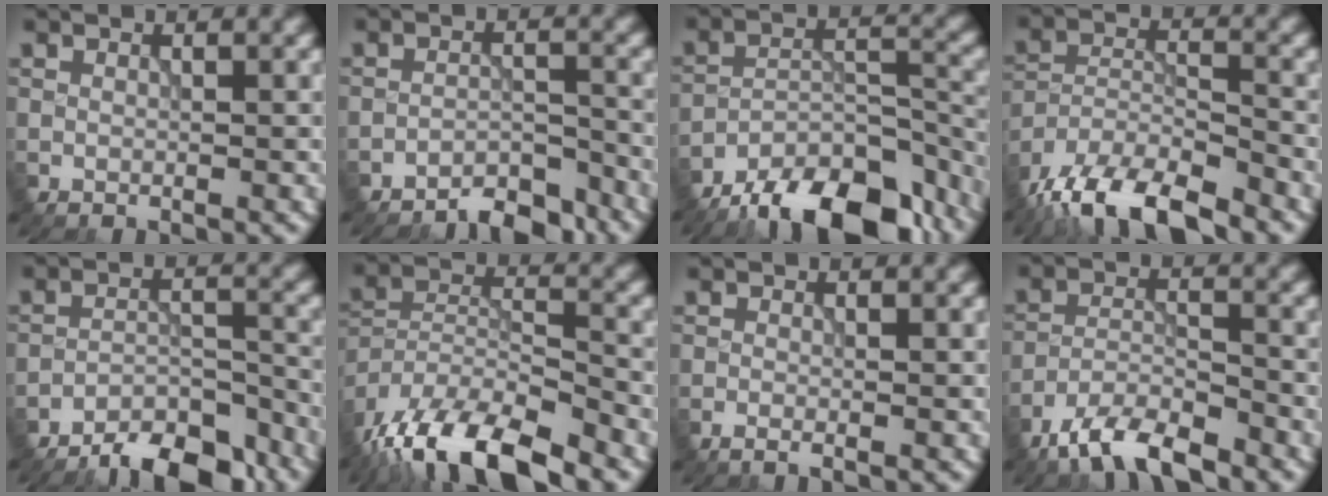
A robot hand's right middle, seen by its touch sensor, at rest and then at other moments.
{"total": 4.6, "force": [-4.3, 0.9, 1.5], "torque": [-0.020, 0.003, -0.067]}
{"total": 13.7, "force": [-10.8, 4.7, 6.9], "torque": [-0.124, -0.002, -0.169]}
{"total": 11.4, "force": [-9.1, 3.4, 5.9], "torque": [-0.102, -0.022, -0.156]}
{"total": 9.0, "force": [-7.9, 2.3, 3.6], "torque": [-0.045, -0.001, -0.123]}
{"total": 12.5, "force": [-9.4, 3.8, 7.3], "torque": [-0.145, -0.006, -0.167]}
{"total": 1.3, "force": [-0.9, 0.3, 0.9], "torque": [-0.009, -0.005, -0.026]}
{"total": 6.8, "force": [-5.6, 1.9, 3.5], "torque": [-0.061, -0.007, -0.111]}